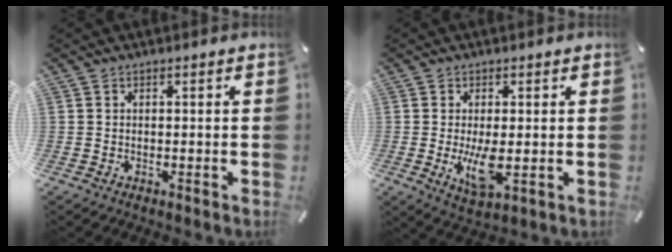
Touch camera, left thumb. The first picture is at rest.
{"total": 7.9, "force": [-0.4, 3.1, 7.3], "torque": [-0.148, -0.026, -0.009]}